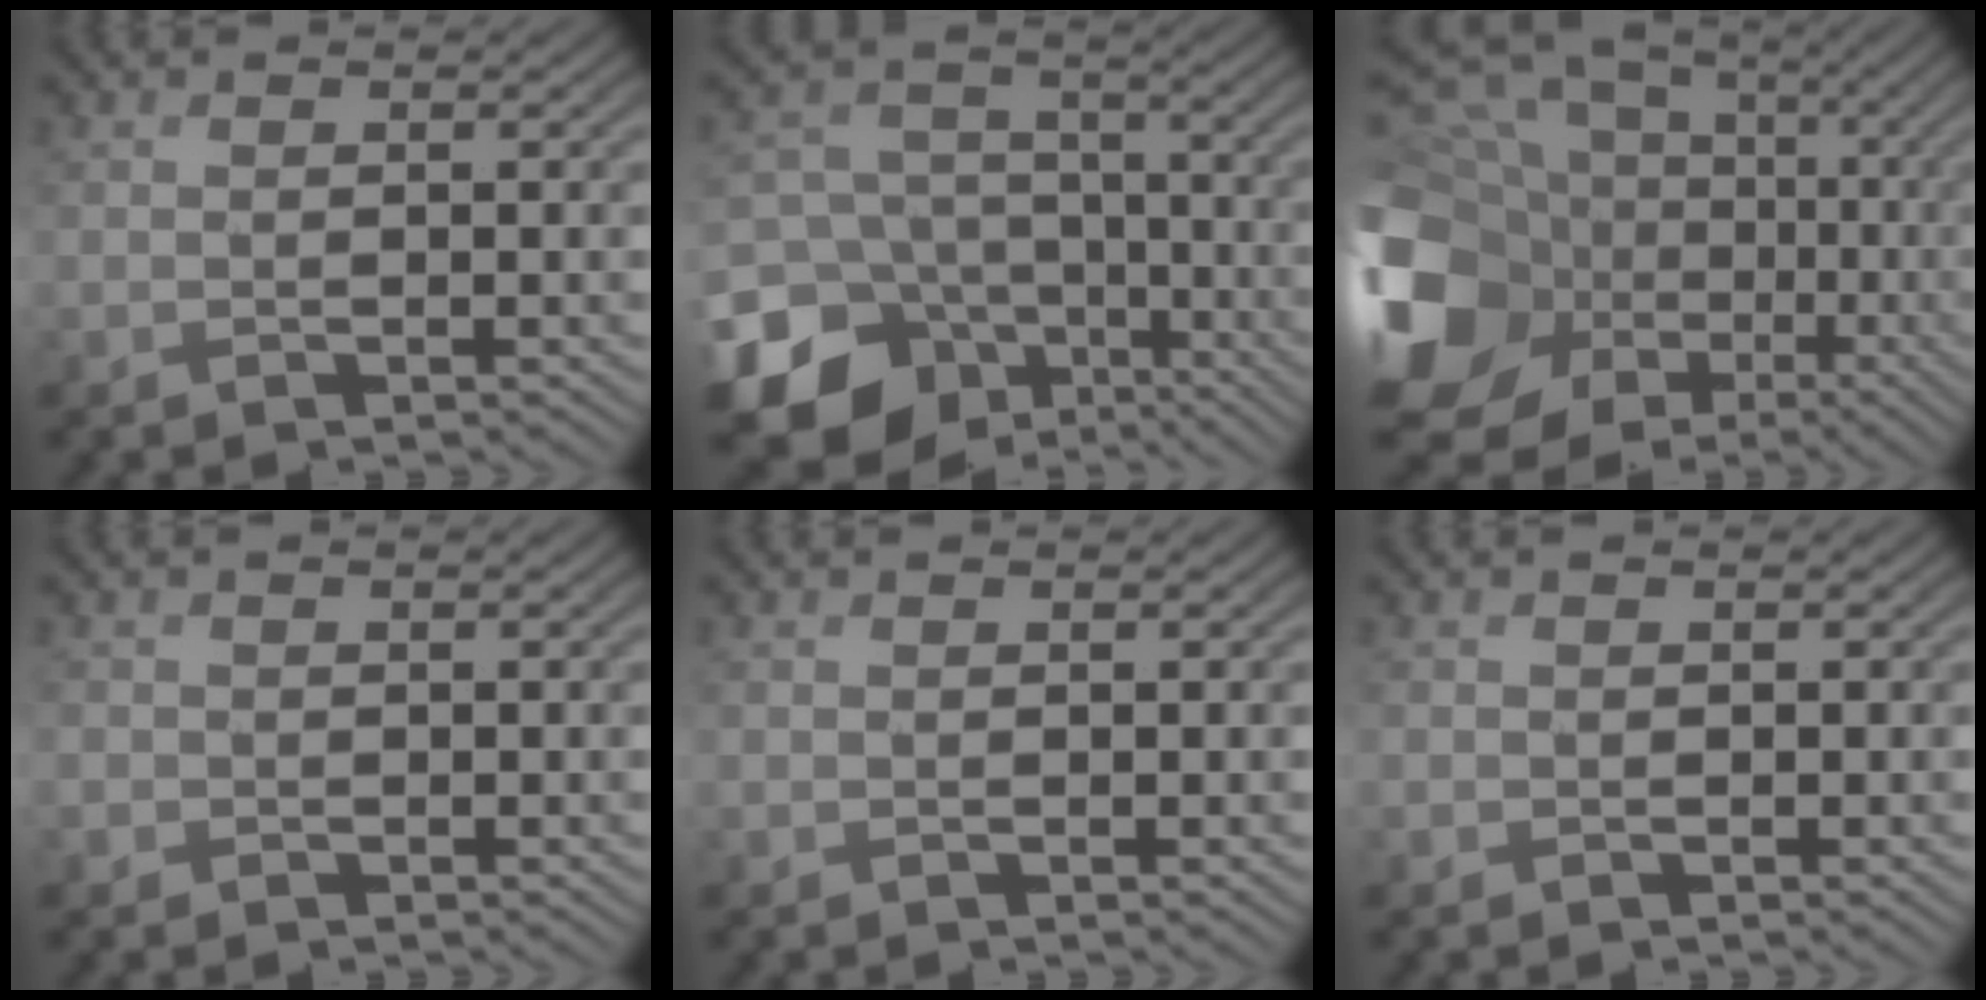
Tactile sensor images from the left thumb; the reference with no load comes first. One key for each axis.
{"total": 16.4, "fx": -8.1, "fy": 13.1, "fz": 5.7, "tx": -0.191, "ty": -0.045, "tz": -0.131}
{"total": 21.1, "fx": -3.1, "fy": 18.3, "fz": 10.0, "tx": -0.258, "ty": -0.006, "tz": -0.056}
{"total": 1.4, "fx": -0.5, "fy": 1.3, "fz": 0.1, "tx": 0.000, "ty": -0.005, "tz": -0.016}
{"total": 0.0}
{"total": 0.8, "fx": -0.4, "fy": 0.7, "fz": 0.1, "tx": 0.000, "ty": -0.005, "tz": -0.011}